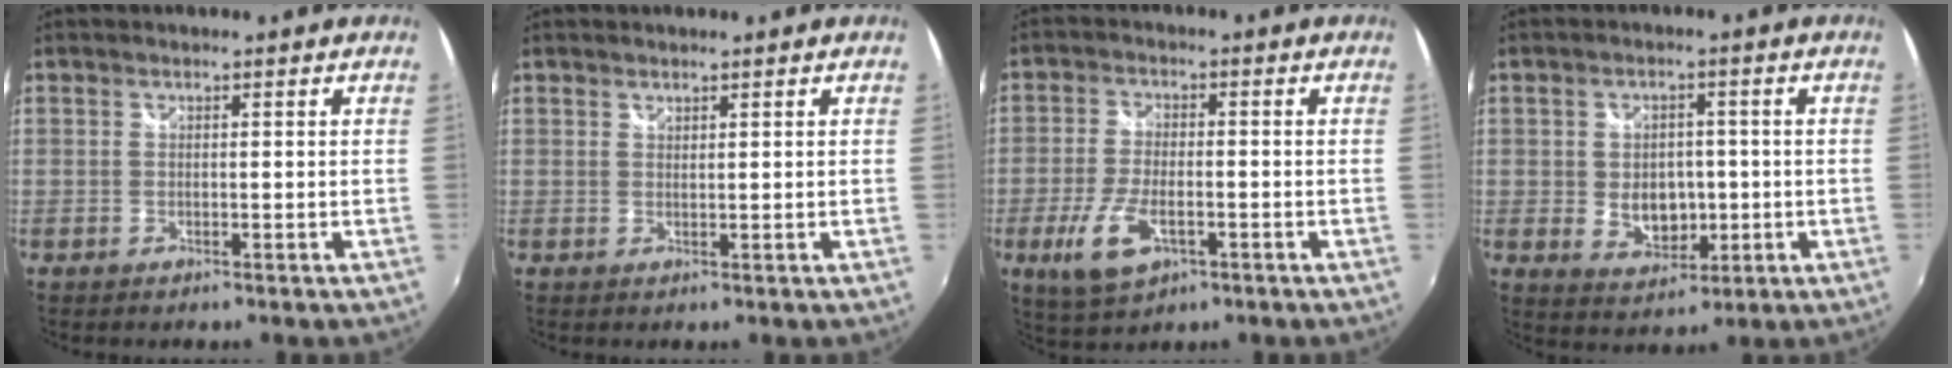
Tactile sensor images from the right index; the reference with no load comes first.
{"total": 0.7, "force": [0.7, 0.2, 0.1], "torque": [0.000, 0.000, 0.013]}
{"total": 9.2, "force": [-3.6, 4.4, 7.2], "torque": [-0.163, -0.014, -0.064]}
{"total": 7.8, "force": [-0.9, 6.0, 5.0], "torque": [-0.097, -0.004, -0.004]}